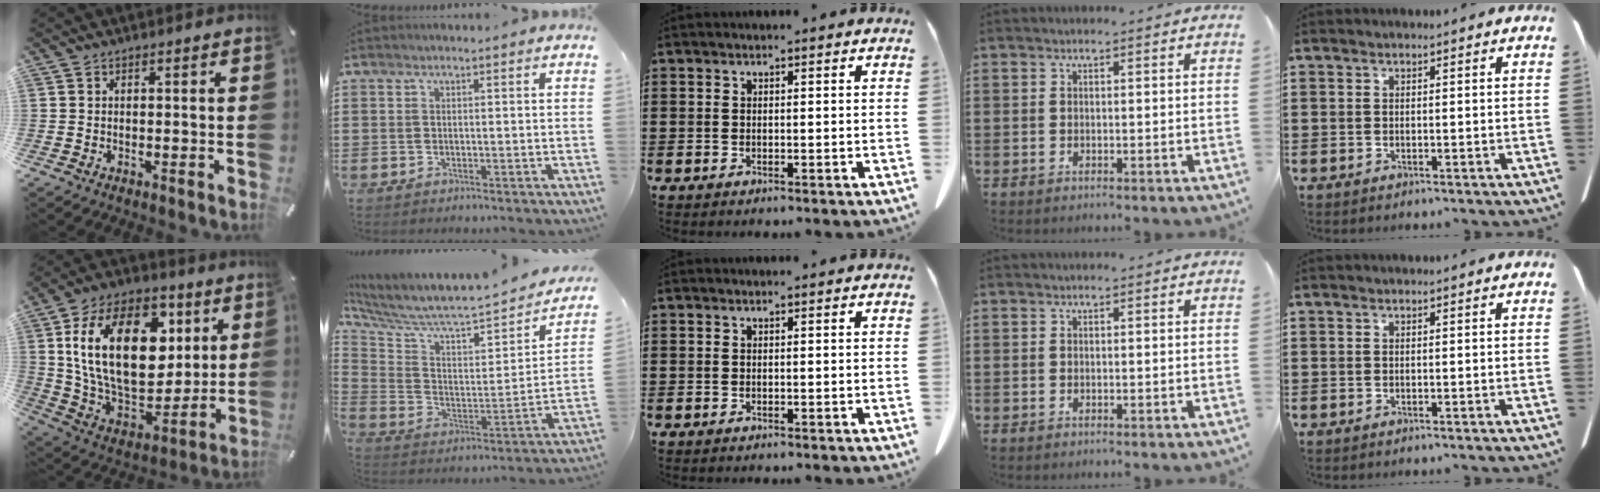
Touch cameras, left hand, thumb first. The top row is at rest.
{"thumb": {"total": 26.4, "force": [6.7, 16.8, 19.3], "torque": [-0.356, -0.021, 0.118]}, "index": {"total": 5.4, "force": [4.9, 0.2, 2.3], "torque": [-0.075, -0.056, 0.074]}}